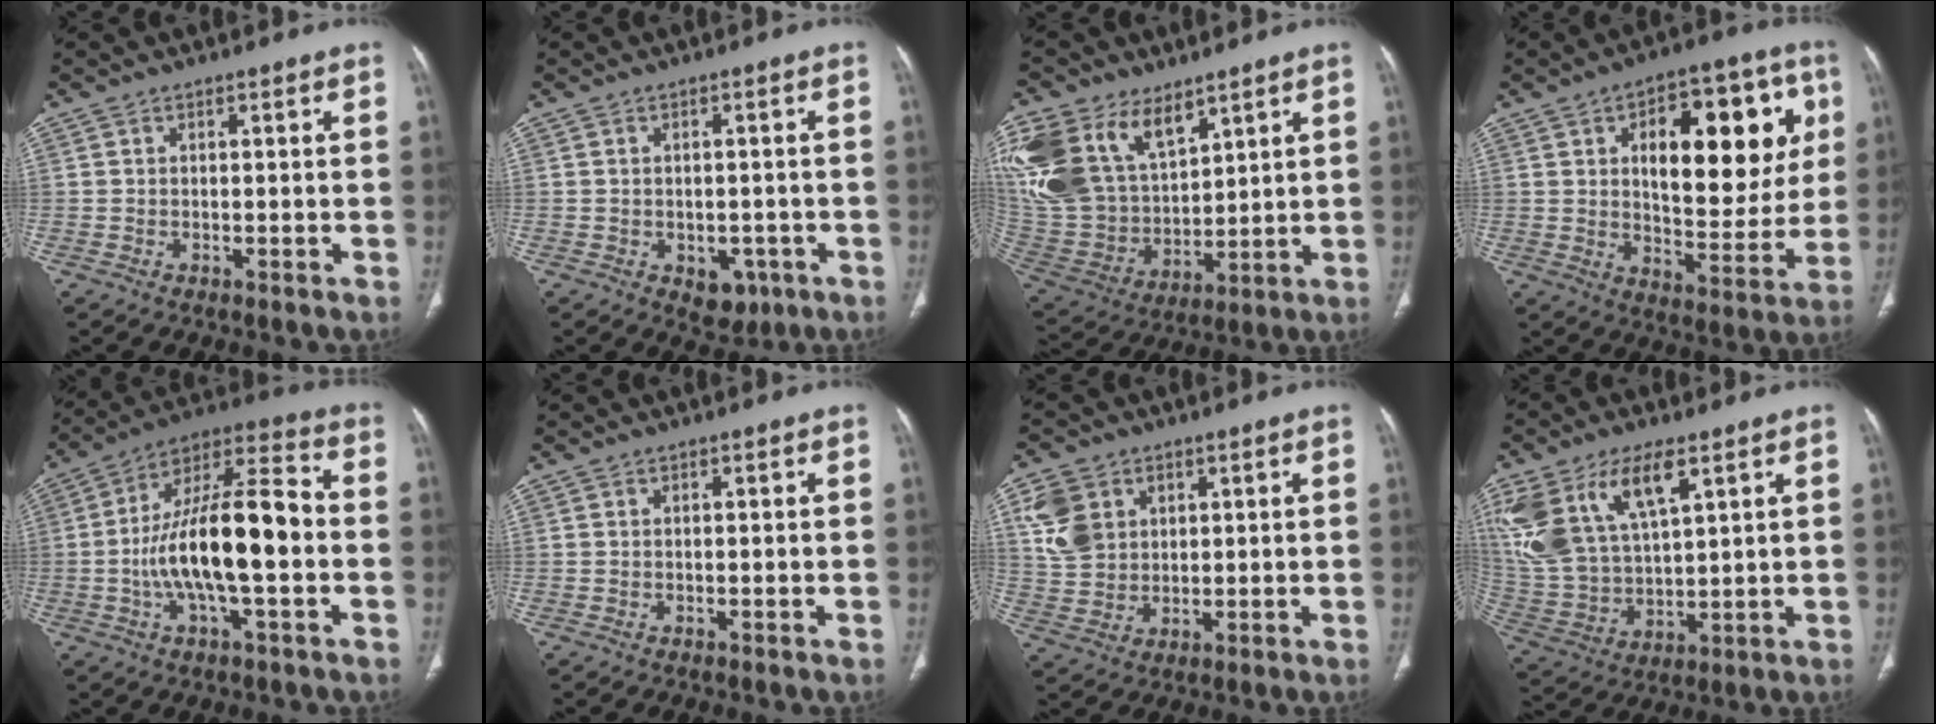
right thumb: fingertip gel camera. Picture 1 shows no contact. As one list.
[{"total": 4.7, "force": [-1.8, 3.3, 2.8], "torque": [-0.014, 0.006, -0.013]}, {"total": 24.5, "force": [12.9, 15.1, 14.4], "torque": [-0.320, -0.010, 0.268]}, {"total": 23.0, "force": [6.2, 11.2, 19.1], "torque": [-0.207, -0.010, 0.089]}, {"total": 19.5, "force": [-2.6, 6.7, 18.1], "torque": [-0.315, 0.039, -0.049]}, {"total": 0.0}, {"total": 9.0, "force": [3.4, 7.1, 4.4], "torque": [-0.074, -0.011, 0.075]}, {"total": 19.2, "force": [9.2, 9.4, 14.0], "torque": [-0.293, -0.022, 0.190]}]